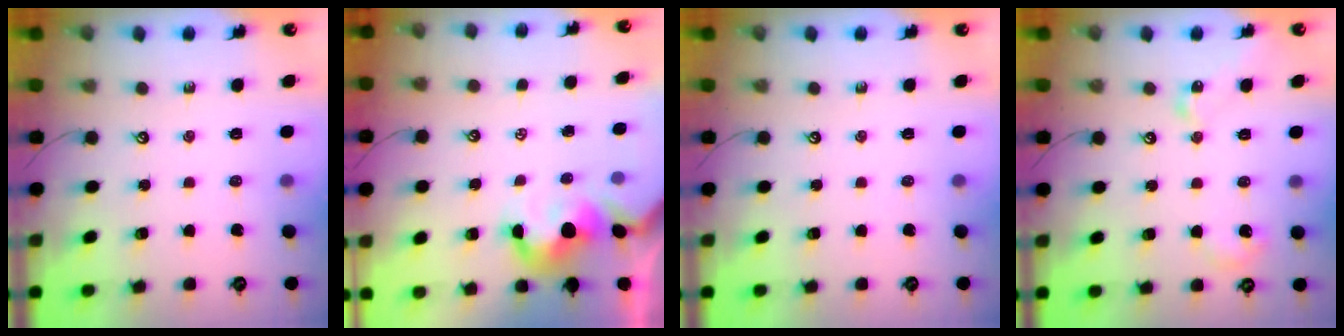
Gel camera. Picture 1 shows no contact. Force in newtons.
{"total": 3.3, "press": 3.2, "slide": 1.0}
{"total": 0.0}
{"total": 8.4, "press": 8.4, "slide": 0.6}